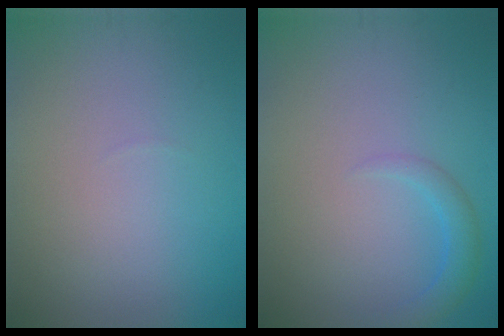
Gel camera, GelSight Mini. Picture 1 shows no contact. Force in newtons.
{"total": 1.8, "press": 1.8, "slide": 0.2}